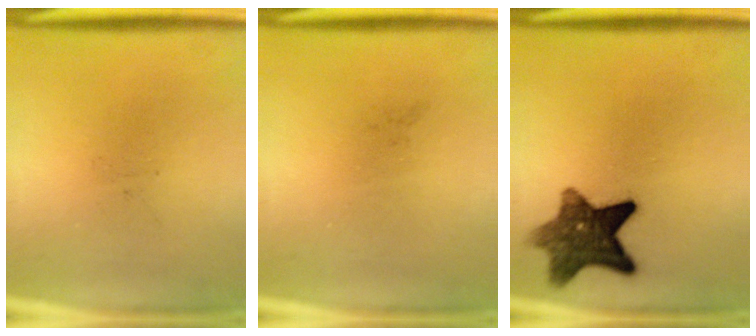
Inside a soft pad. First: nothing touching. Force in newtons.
{"total": 0.0}
{"total": 9.7}